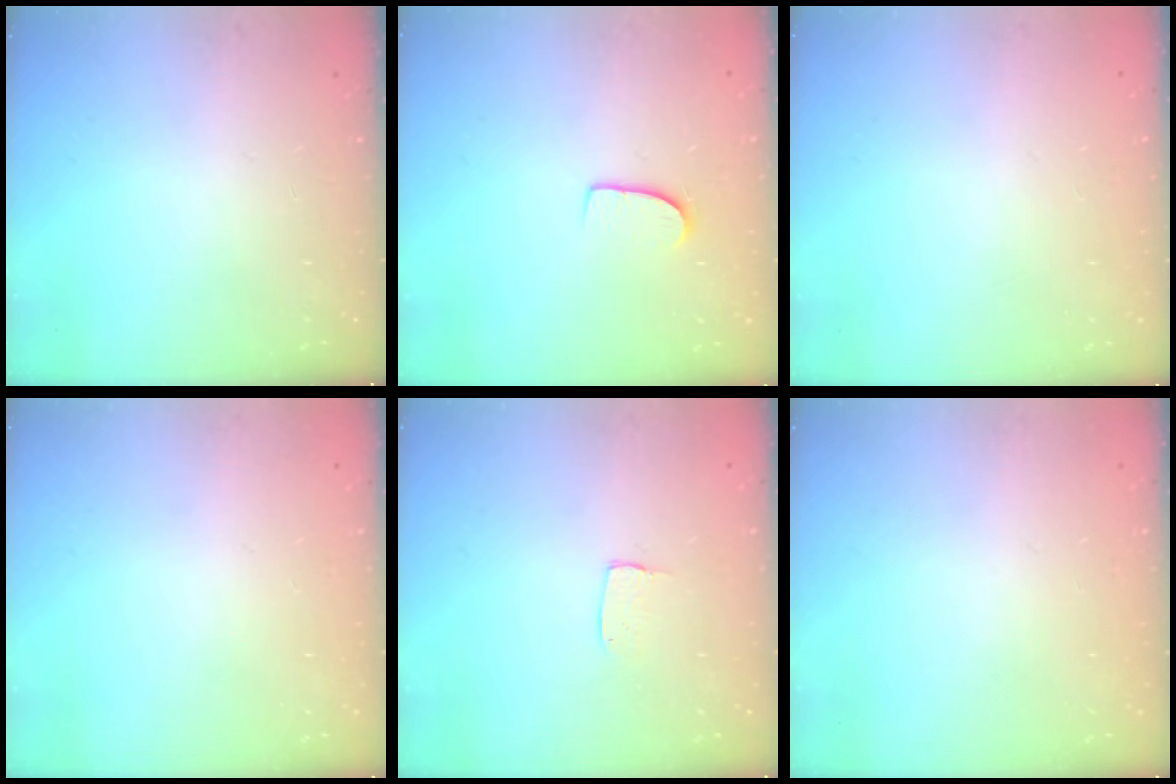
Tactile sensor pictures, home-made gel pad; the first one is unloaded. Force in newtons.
{"total": 6.8, "press": 6.8, "slide": 0.4}
{"total": 0.5, "press": 0.5, "slide": 0.1}
{"total": 0.0}
{"total": 4.1, "press": 4.0, "slide": 0.2}
{"total": 0.0}